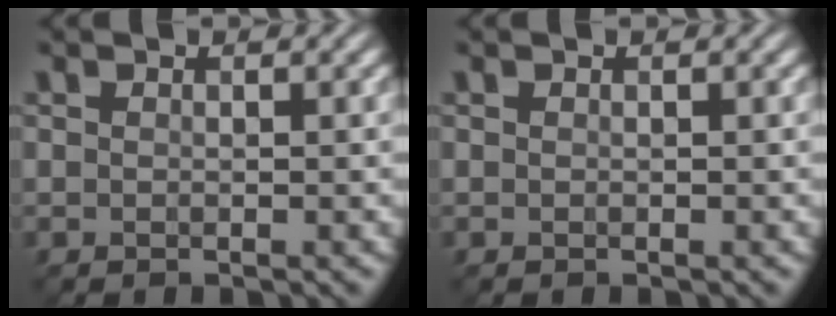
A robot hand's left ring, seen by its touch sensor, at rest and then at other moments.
{"total": 0.0}